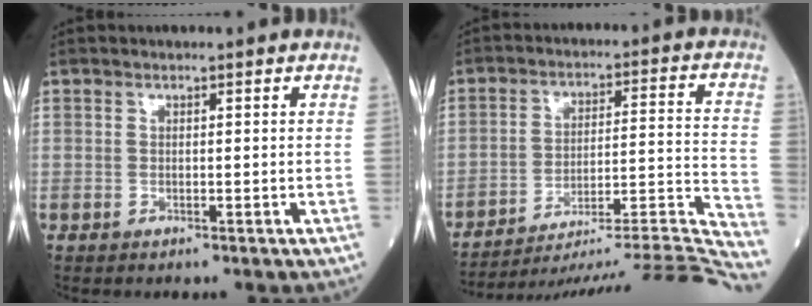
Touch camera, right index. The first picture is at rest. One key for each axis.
{"total": 29.1, "fx": -27.2, "fy": -3.0, "fz": 9.9, "tx": -0.062, "ty": -0.021, "tz": -0.369}